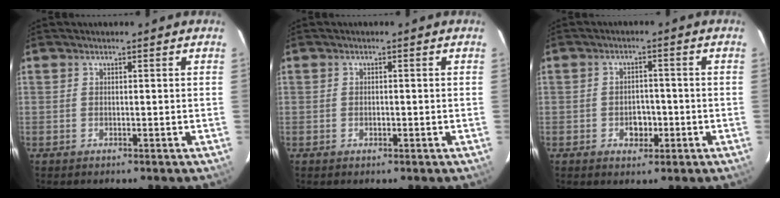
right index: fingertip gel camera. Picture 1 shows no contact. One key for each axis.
{"total": 0.9, "fx": -0.2, "fy": 0.8, "fz": 0.3, "tx": -0.004, "ty": 0.000, "tz": -0.003}
{"total": 3.9, "fx": -1.3, "fy": 3.0, "fz": 2.0, "tx": -0.038, "ty": 0.005, "tz": -0.011}